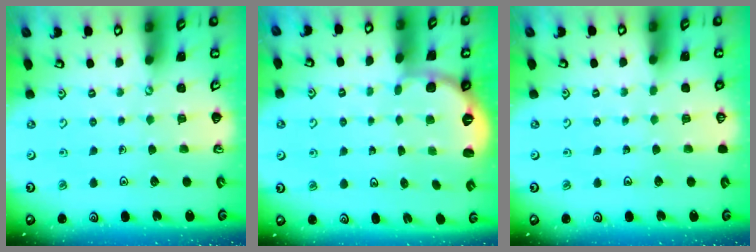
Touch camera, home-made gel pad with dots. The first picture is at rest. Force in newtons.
{"total": 2.6, "press": 1.7, "slide": 1.9}
{"total": 0.0}